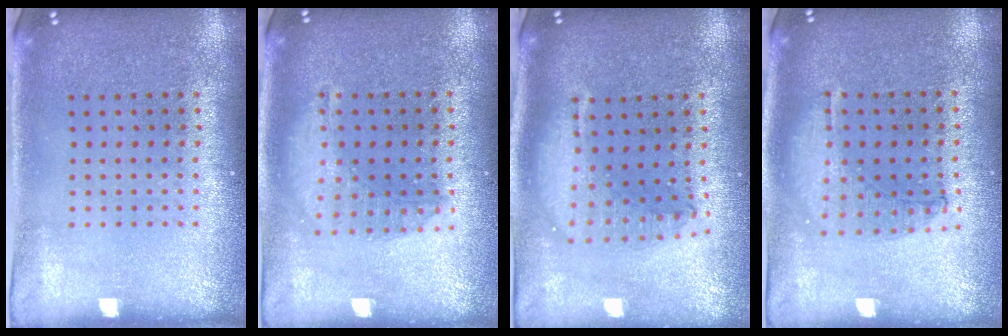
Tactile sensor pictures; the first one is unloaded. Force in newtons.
{"total": 1.4, "press": 1.4, "slide": 0.3}
{"total": 1.9, "press": 1.6, "slide": 1.1}
{"total": 0.6, "press": 0.6, "slide": 0.2}